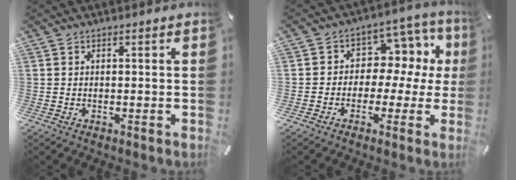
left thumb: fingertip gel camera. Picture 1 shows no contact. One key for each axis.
{"total": 9.8, "fx": 0.9, "fy": 8.2, "fz": 5.3, "tx": -0.072, "ty": -0.006, "tz": 0.019}